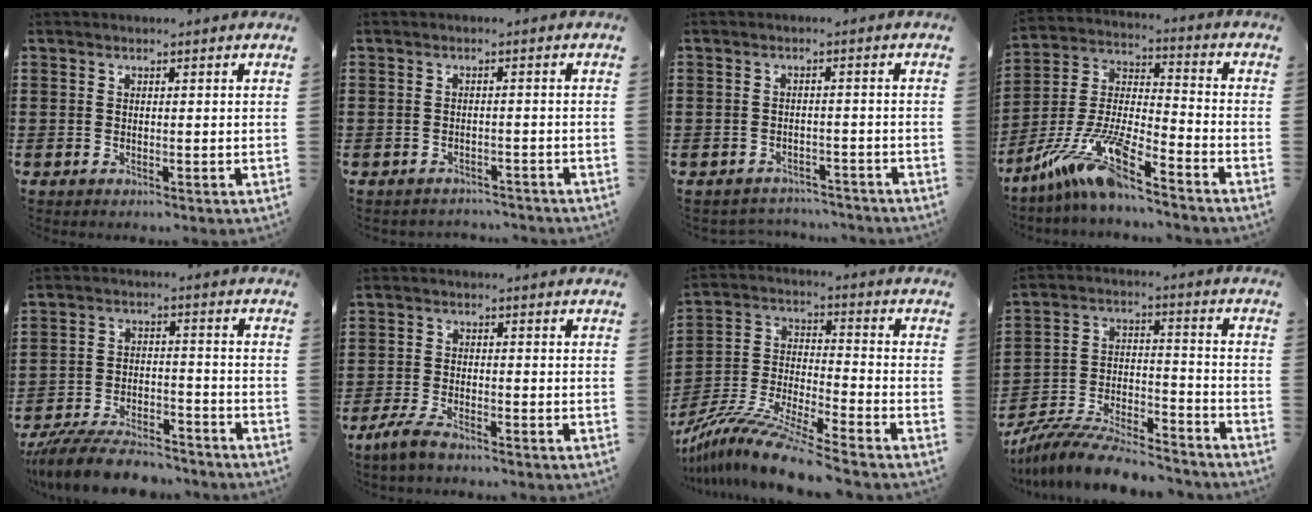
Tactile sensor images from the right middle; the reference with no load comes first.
{"total": 1.8, "force": [-1.8, 0.3, -0.2], "torque": [-0.003, 0.002, -0.042]}
{"total": 2.5, "force": [-2.4, 0.5, -0.2], "torque": [-0.005, 0.000, -0.053]}
{"total": 12.9, "force": [-10.1, 1.2, 8.0], "torque": [-0.182, -0.002, -0.200]}
{"total": 8.4, "force": [-7.8, 1.6, 2.7], "torque": [-0.048, 0.018, -0.150]}
{"total": 3.7, "force": [-3.0, 0.9, 1.9], "torque": [-0.044, 0.000, -0.061]}
{"total": 11.0, "force": [-10.1, -0.4, 4.3], "torque": [-0.087, 0.005, -0.206]}
{"total": 10.3, "force": [-9.8, 1.0, 3.3], "torque": [-0.061, 0.014, -0.194]}